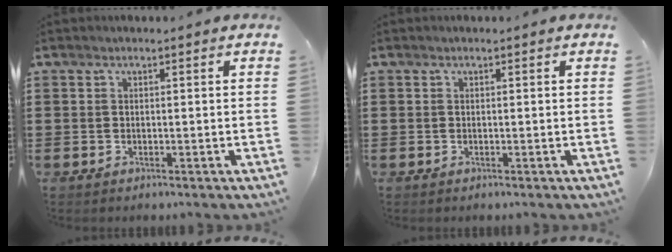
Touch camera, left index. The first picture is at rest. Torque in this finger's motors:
{"motor_torque": [-0.02, -0.01, 0.00, 0.00]}